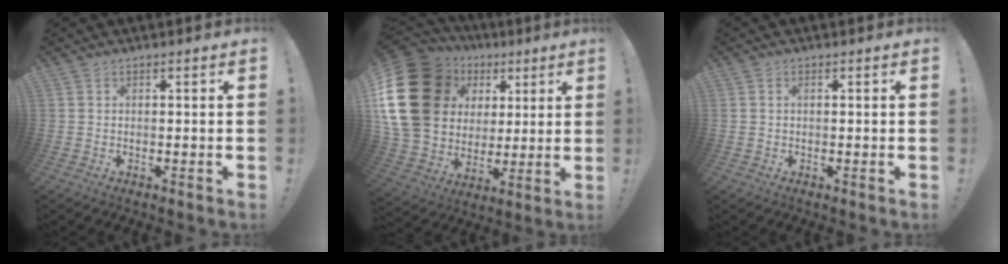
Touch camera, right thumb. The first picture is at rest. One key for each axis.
{"total": 24.4, "fx": 6.3, "fy": 19.0, "fz": 14.0, "tx": -0.258, "ty": -0.025, "tz": 0.156}
{"total": 0.7, "fx": 0.2, "fy": 0.4, "fz": 0.6, "tx": -0.019, "ty": 0.005, "tz": 0.006}